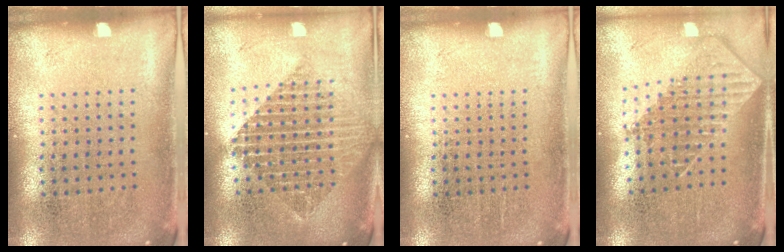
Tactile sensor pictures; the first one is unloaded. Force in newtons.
{"total": 2.1, "press": 1.7, "slide": 1.2}
{"total": 0.0}
{"total": 1.9, "press": 1.5, "slide": 1.3}